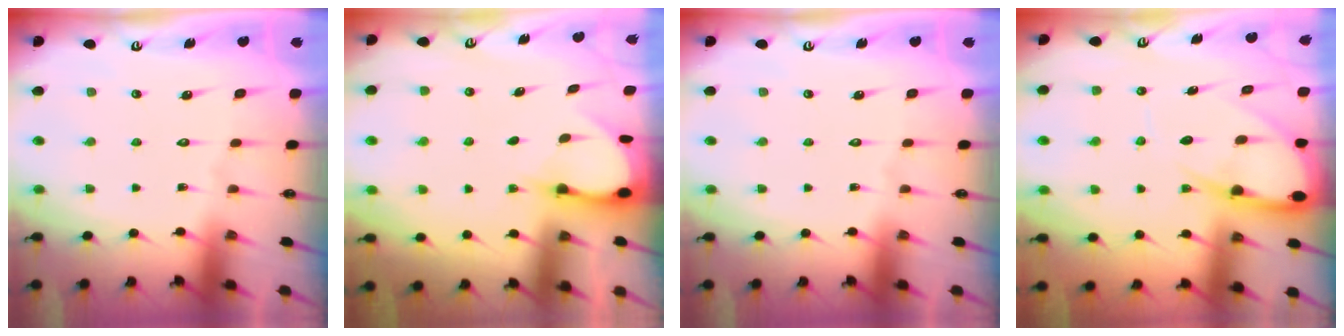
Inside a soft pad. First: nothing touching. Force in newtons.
{"total": 3.3, "press": 3.3, "slide": 0.4}
{"total": 0.0}
{"total": 9.7, "press": 9.6, "slide": 0.9}